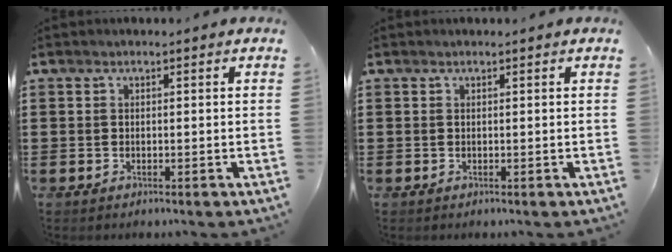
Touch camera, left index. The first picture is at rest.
{"total": 0.0}